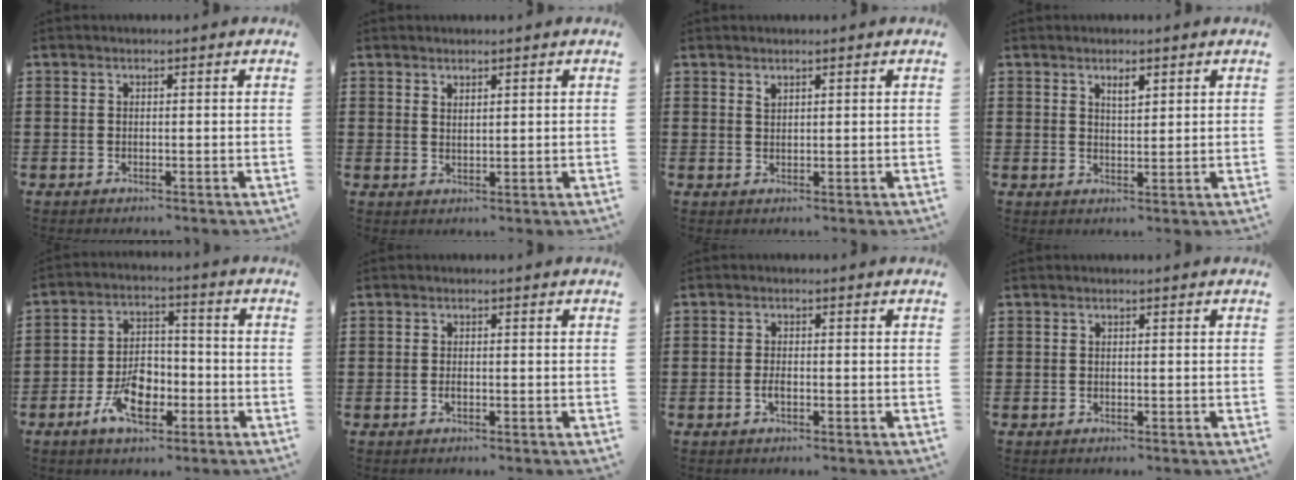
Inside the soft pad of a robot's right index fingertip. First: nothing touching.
{"total": 1.4, "force": [1.3, 0.3, 0.1], "torque": [-0.004, 0.002, 0.026]}
{"total": 1.0, "force": [0.9, 0.3, 0.3], "torque": [-0.007, 0.002, 0.016]}
{"total": 2.0, "force": [1.3, 0.6, 1.4], "torque": [-0.023, 0.000, 0.020]}
{"total": 7.8, "force": [-3.1, 4.4, 5.6], "torque": [-0.102, 0.008, -0.058]}
{"total": 0.7, "force": [-0.3, 0.3, 0.6], "torque": [-0.012, -0.005, -0.004]}
{"total": 1.4, "force": [-0.5, 0.5, 1.2], "torque": [-0.022, -0.001, -0.008]}
{"total": 0.0}